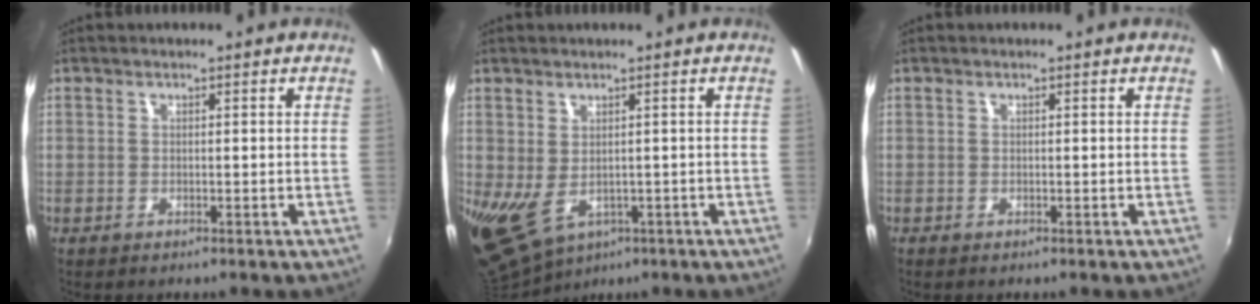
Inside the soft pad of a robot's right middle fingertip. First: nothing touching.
{"total": 6.9, "force": [-1.1, 4.4, 5.2], "torque": [-0.093, -0.024, -0.004]}
{"total": 0.0}